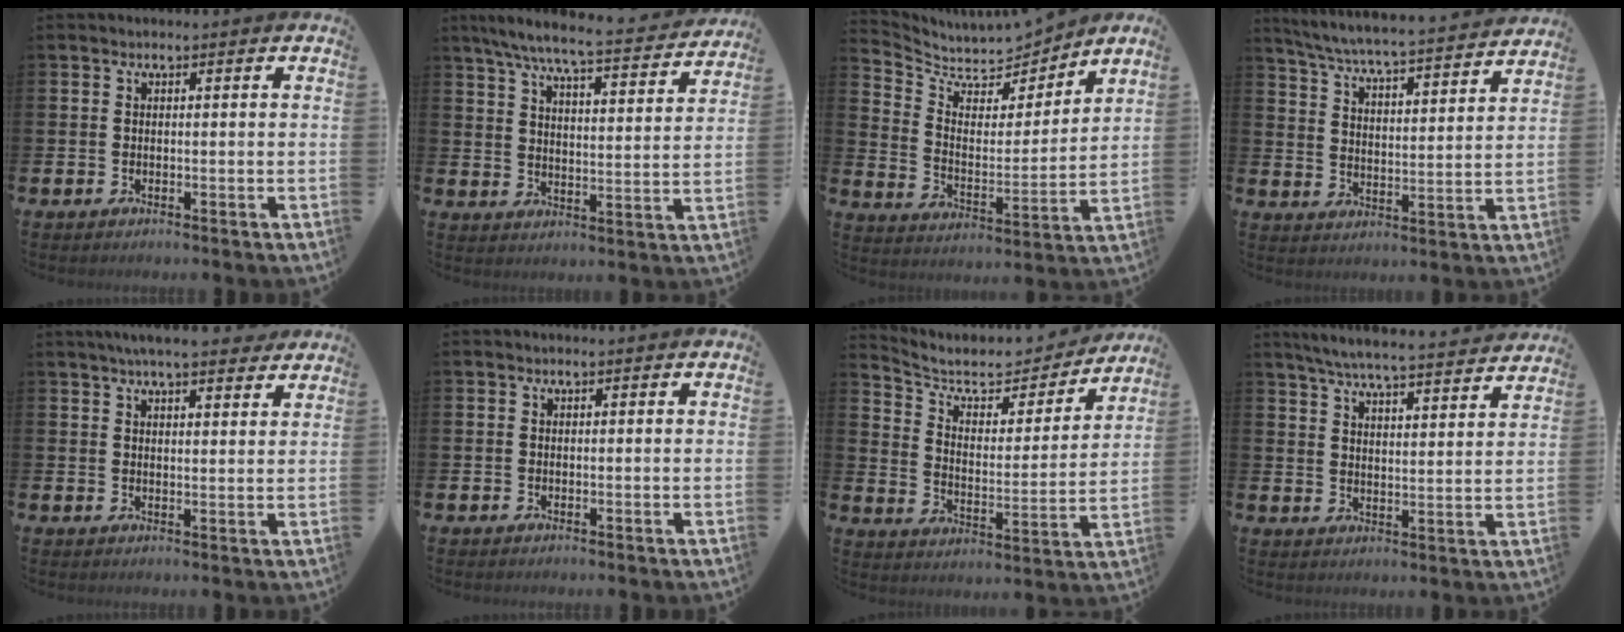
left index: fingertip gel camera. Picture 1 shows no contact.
{"total": 7.5, "force": [6.7, 0.4, 3.3], "torque": [-0.087, -0.045, 0.113]}
{"total": 6.1, "force": [5.7, 1.8, 0.6], "torque": [-0.057, -0.053, 0.098]}
{"total": 6.0, "force": [5.8, 0.0, 1.8], "torque": [-0.066, -0.050, 0.096]}
{"total": 5.2, "force": [4.9, 0.4, 1.9], "torque": [-0.042, -0.016, 0.087]}
{"total": 0.0}
{"total": 7.7, "force": [6.6, 2.9, 2.7], "torque": [-0.079, -0.048, 0.109]}
{"total": 6.0, "force": [5.7, 0.1, 1.8], "torque": [-0.054, -0.043, 0.098]}